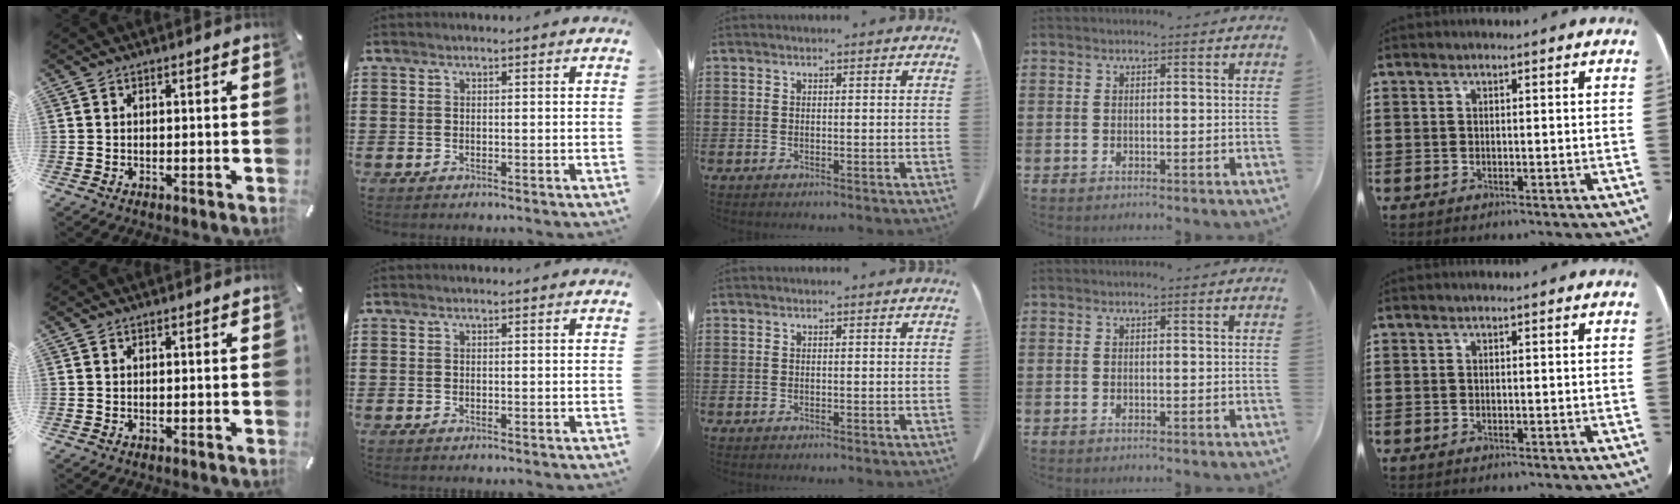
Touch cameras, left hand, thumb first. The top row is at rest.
{}